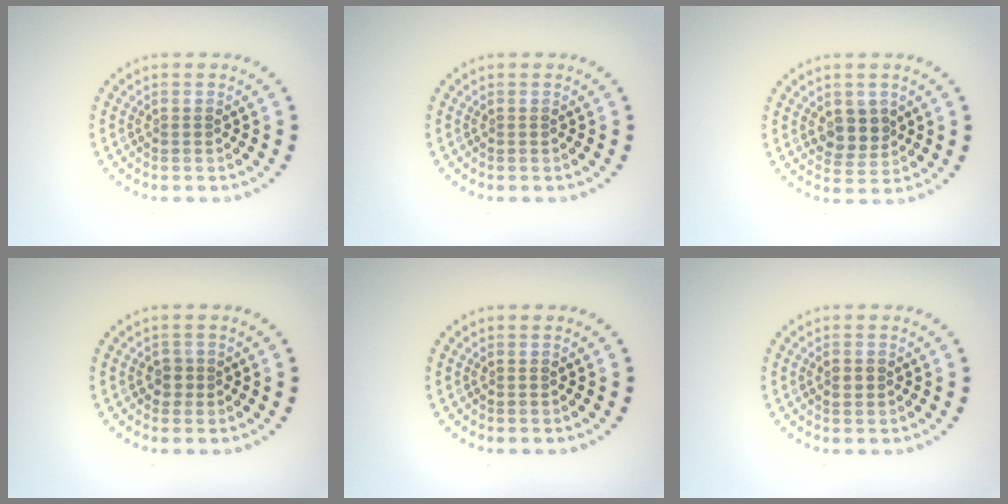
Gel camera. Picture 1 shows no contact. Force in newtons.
{"total": 0.0}
{"total": 2.5, "press": 2.3, "slide": 1.0}
{"total": 1.1, "press": 1.0, "slide": 0.5}
{"total": 0.0}
{"total": 1.2, "press": 1.2, "slide": 0.1}